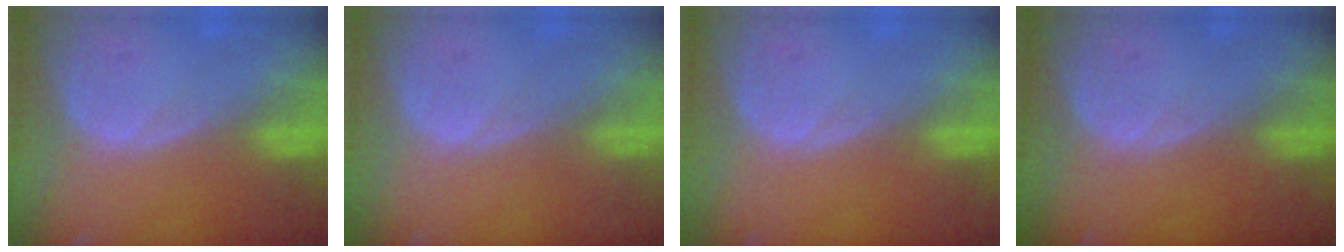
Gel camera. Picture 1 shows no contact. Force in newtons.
{"total": 0.0}
{"total": 0.0}
{"total": 0.0}